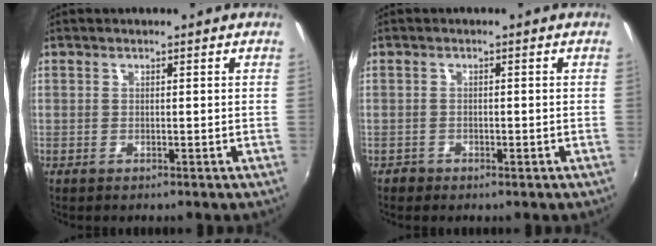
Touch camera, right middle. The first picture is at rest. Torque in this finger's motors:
{"motor_torque": [0.49, -0.40, -0.07, 0.01]}